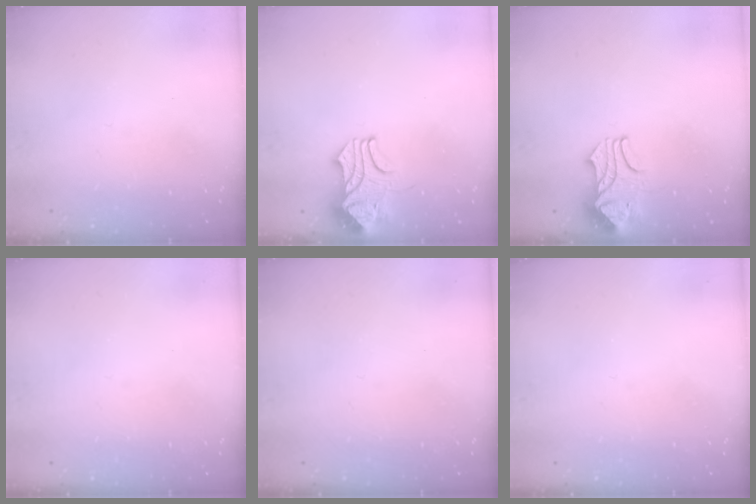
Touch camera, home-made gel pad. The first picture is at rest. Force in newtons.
{"total": 2.5, "press": 2.3, "slide": 1.0}
{"total": 2.3, "press": 2.2, "slide": 0.8}
{"total": 0.0}
{"total": 0.0}
{"total": 0.0}